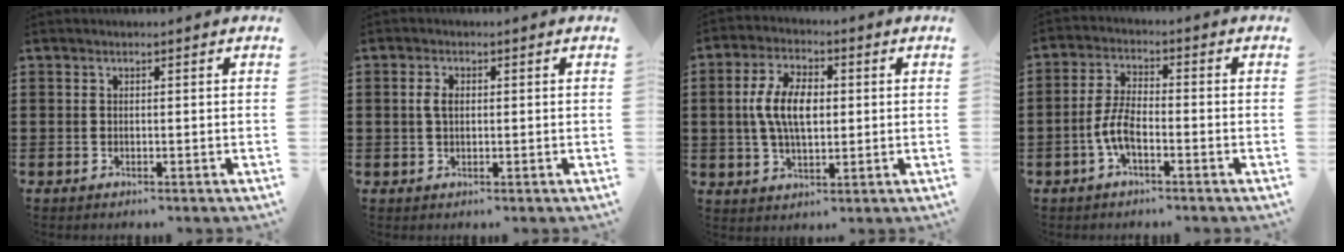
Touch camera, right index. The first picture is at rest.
{"total": 2.3, "force": [0.3, 1.3, 1.8], "torque": [-0.039, 0.008, 0.003]}
{"total": 7.9, "force": [0.5, 3.9, 6.8], "torque": [-0.151, 0.007, 0.004]}
{"total": 5.6, "force": [-2.1, 2.1, 4.8], "torque": [-0.117, -0.004, -0.047]}